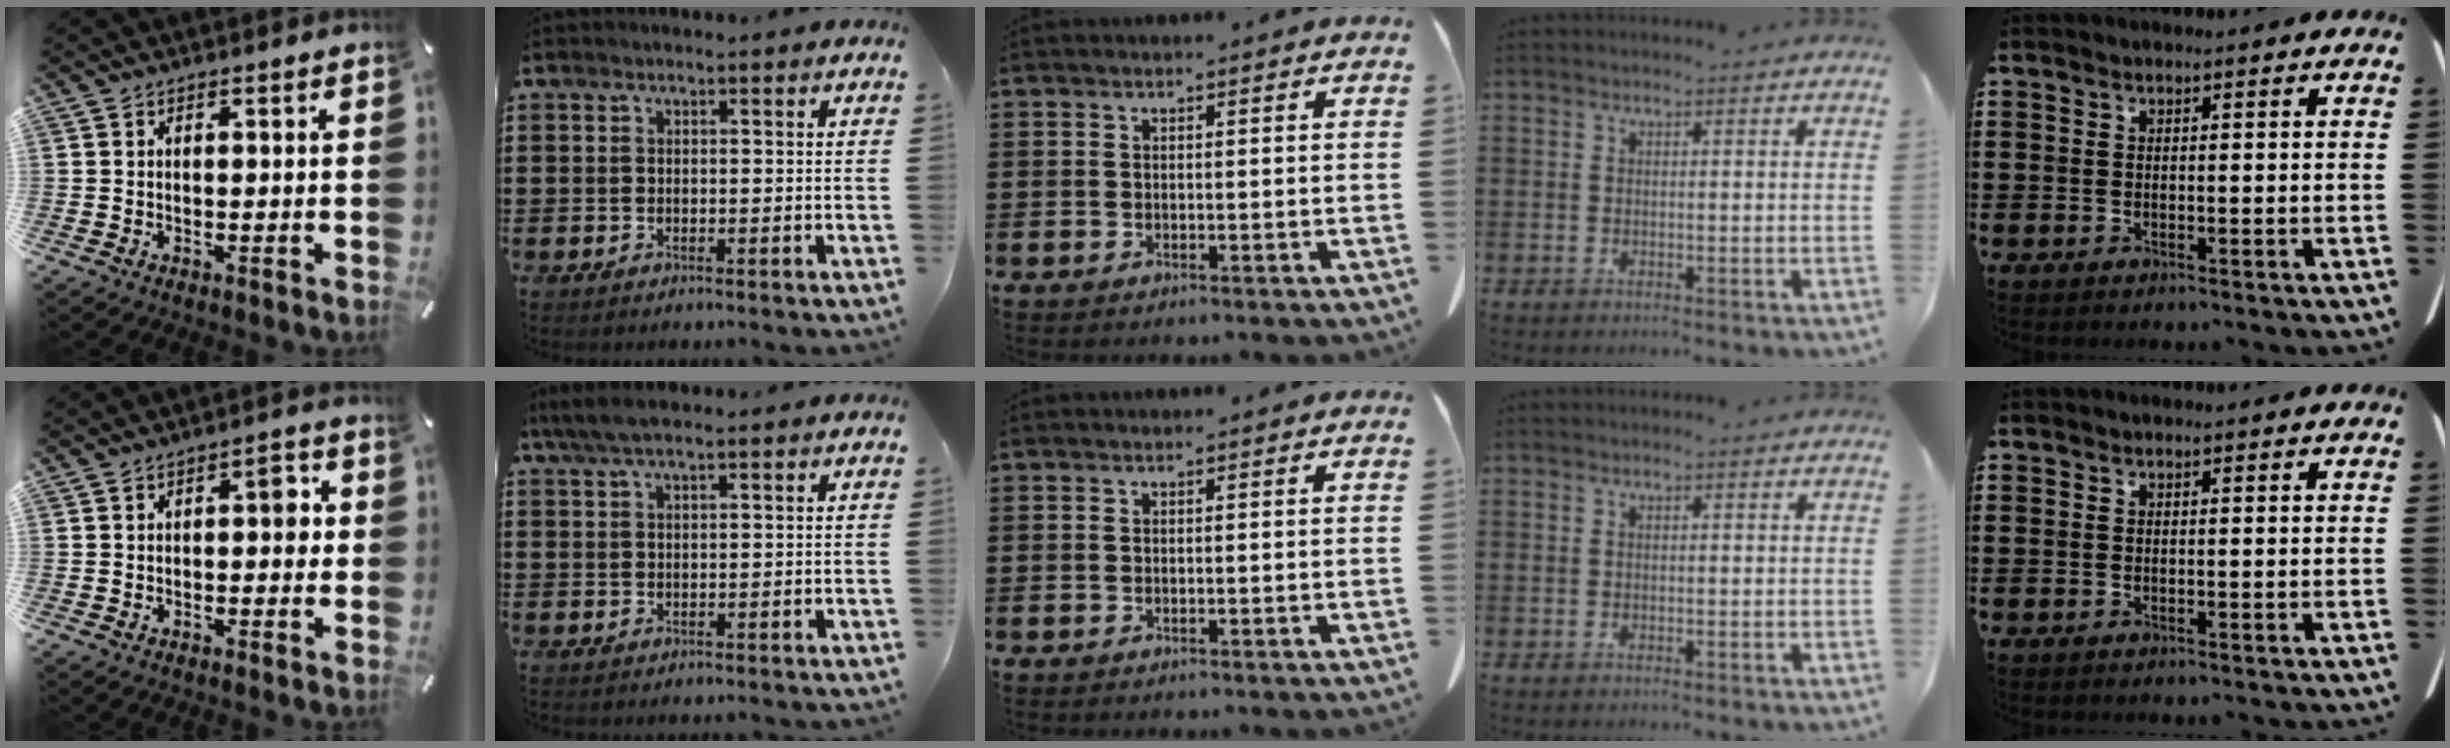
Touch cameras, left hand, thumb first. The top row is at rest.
{"thumb": {"total": 4.2, "force": [-0.1, 2.2, 3.5], "torque": [-0.045, 0.006, -0.011]}, "index": {"total": 3.7, "force": [2.4, 0.7, 2.7], "torque": [-0.057, 0.004, 0.046]}}